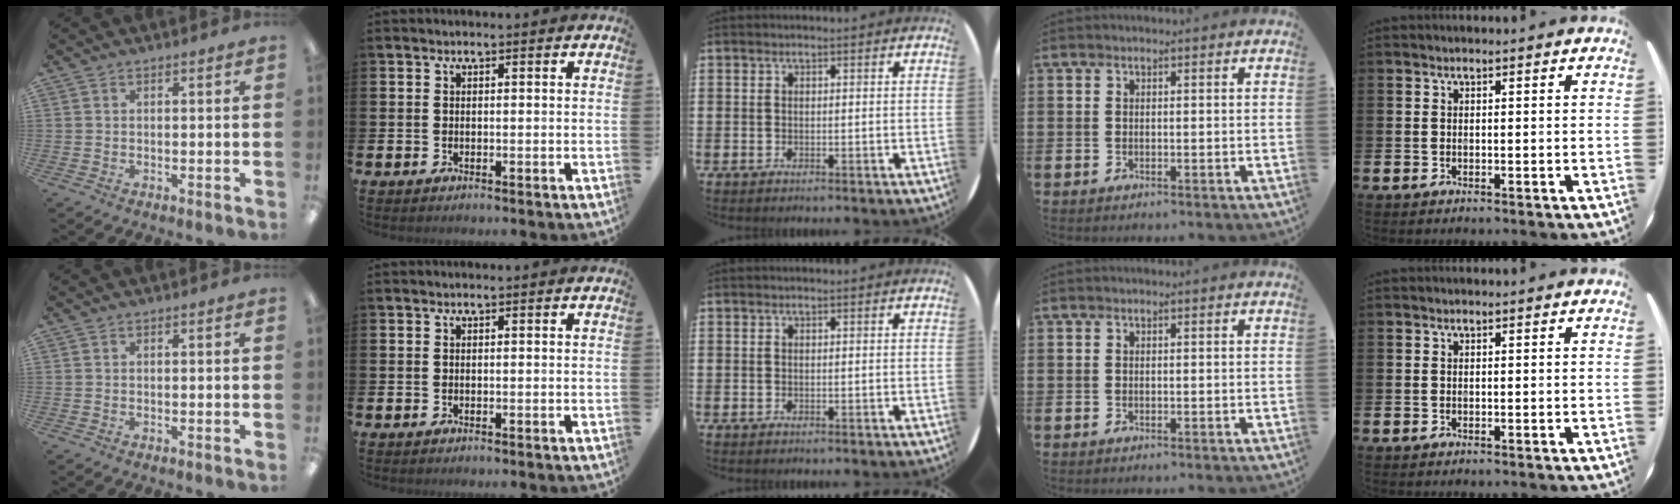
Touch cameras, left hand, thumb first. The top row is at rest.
{}